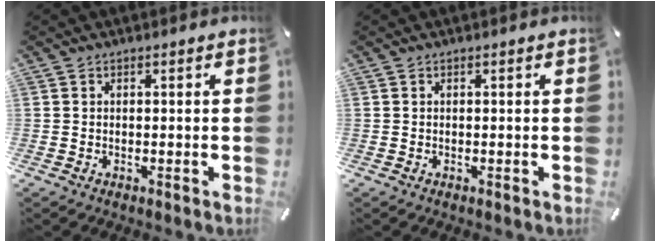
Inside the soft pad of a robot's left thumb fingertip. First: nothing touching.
{"total": 0.0}